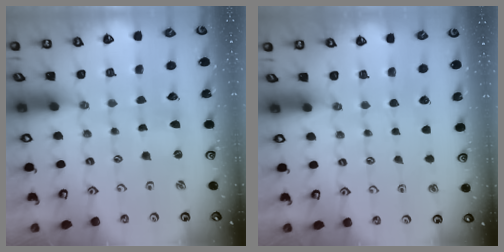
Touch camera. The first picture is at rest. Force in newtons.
{"total": 0.0}